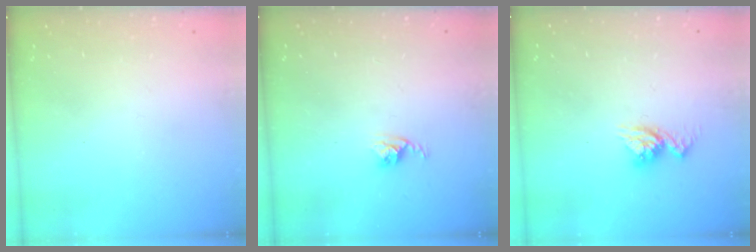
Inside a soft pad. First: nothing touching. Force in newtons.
{"total": 2.5, "press": 2.5, "slide": 0.4}
{"total": 9.2, "press": 9.2, "slide": 0.8}